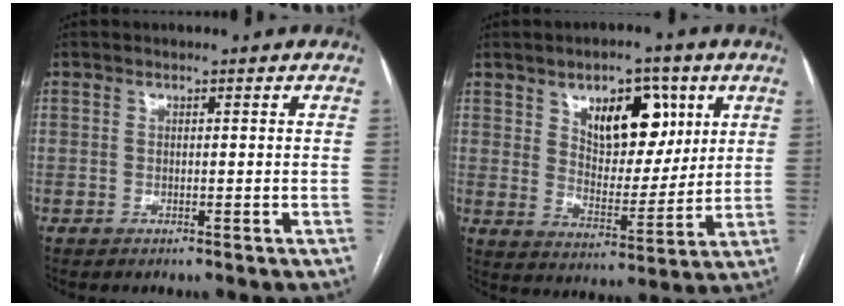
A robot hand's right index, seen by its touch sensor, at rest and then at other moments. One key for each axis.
{"total": 11.4, "fx": 5.2, "fy": 5.8, "fz": 8.4, "tx": -0.123, "ty": 0.009, "tz": 0.091}